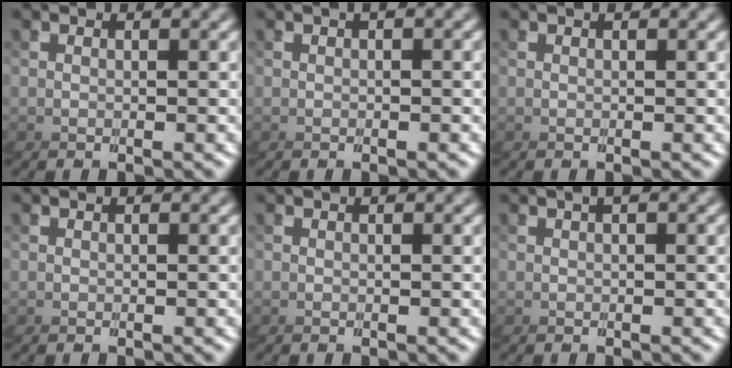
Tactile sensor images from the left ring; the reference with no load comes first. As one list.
[{"total": 0.6, "force": [-0.4, -0.3, 0.2], "torque": [-0.009, 0.001, -0.005]}, {"total": 0.0}, {"total": 0.0}, {"total": 0.0}, {"total": 0.7, "force": [-0.3, -0.5, 0.4], "torque": [-0.011, 0.005, -0.004]}]